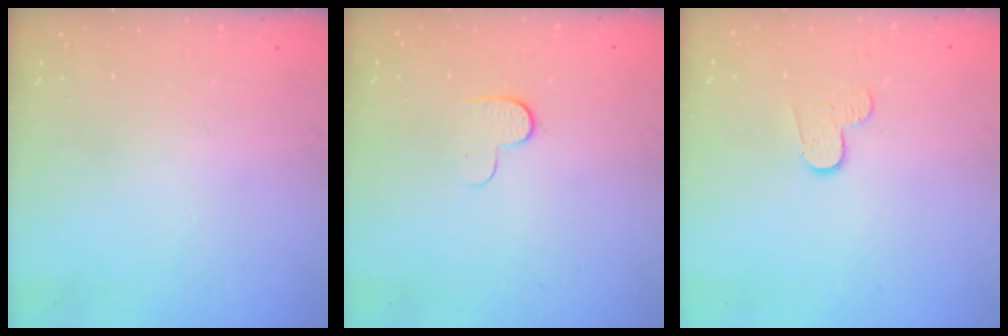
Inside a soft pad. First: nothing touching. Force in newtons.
{"total": 5.7, "press": 5.7, "slide": 0.6}
{"total": 5.5, "press": 5.5, "slide": 0.5}